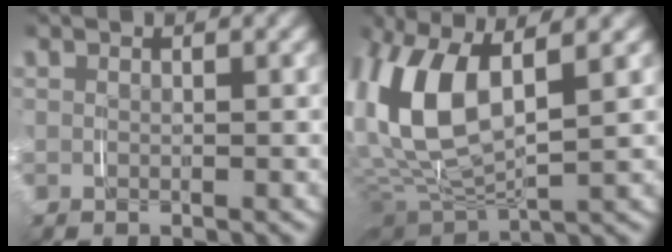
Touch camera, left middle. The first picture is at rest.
{"total": 9.1, "force": [1.7, 5.3, 7.2], "torque": [-0.192, 0.002, 0.031]}